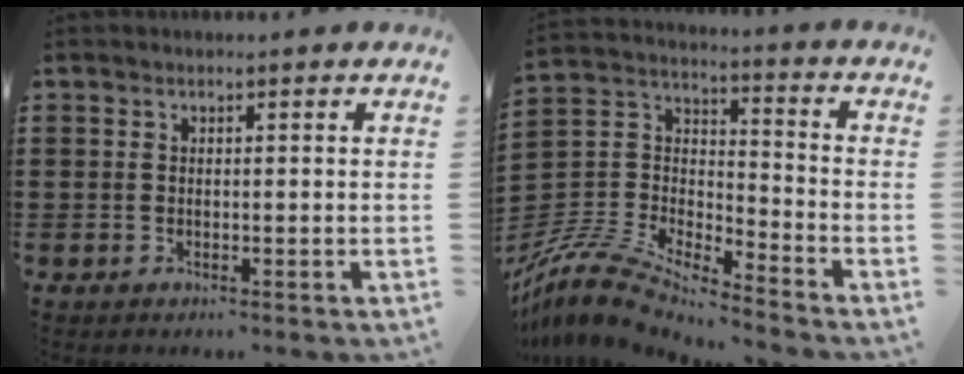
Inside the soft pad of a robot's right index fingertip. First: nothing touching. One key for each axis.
{"total": 9.8, "fx": -9.2, "fy": 1.8, "fz": 3.1, "tx": -0.091, "ty": 0.005, "tz": -0.193}